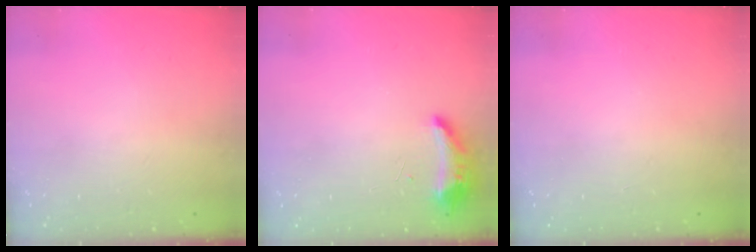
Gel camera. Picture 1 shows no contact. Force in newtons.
{"total": 8.5, "press": 8.3, "slide": 2.0}
{"total": 0.0}